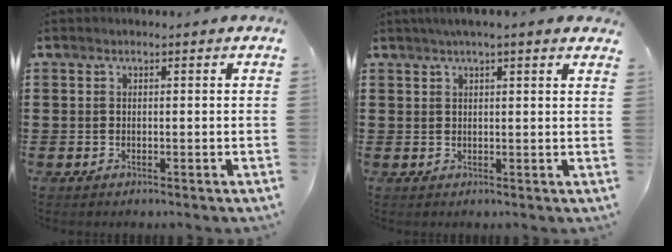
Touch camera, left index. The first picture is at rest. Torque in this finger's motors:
{"motor_torque": [2.14, 0.00, 0.24, -0.07]}